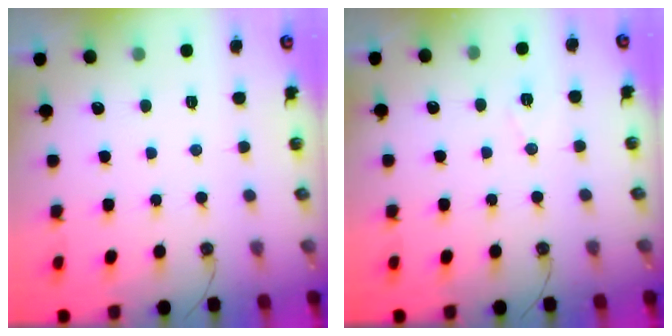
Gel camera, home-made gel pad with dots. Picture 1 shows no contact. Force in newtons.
{"total": 5.6, "press": 3.5, "slide": 4.4}